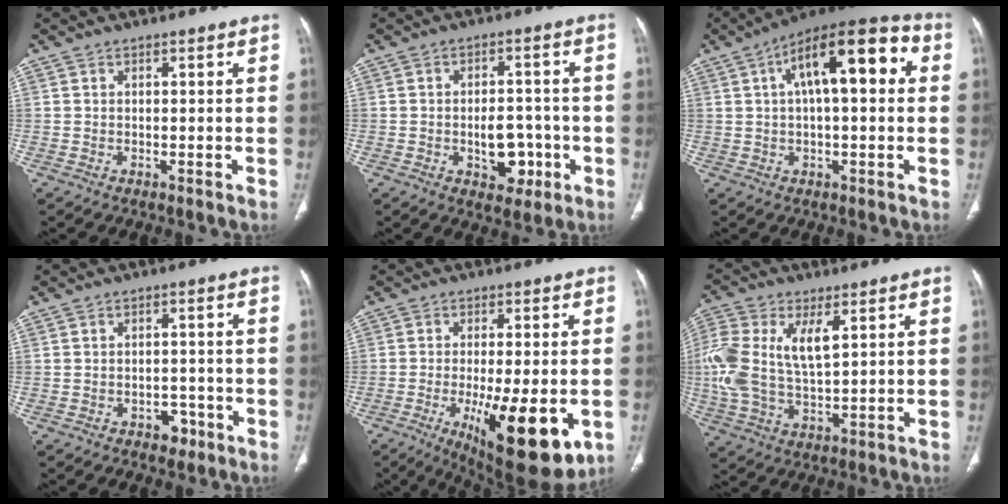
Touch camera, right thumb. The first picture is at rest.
{"total": 7.8, "force": [-2.2, 5.0, 5.5], "torque": [-0.047, 0.020, -0.021]}
{"total": 17.0, "force": [4.0, 6.7, 15.1], "torque": [-0.213, 0.037, 0.053]}
{"total": 3.5, "force": [-2.0, 2.3, 1.6], "torque": [-0.004, 0.014, -0.023]}
{"total": 17.7, "force": [-5.5, 5.8, 15.8], "torque": [-0.207, -0.019, -0.063]}
{"total": 14.2, "force": [3.3, 6.9, 12.0], "torque": [-0.273, 0.007, 0.068]}